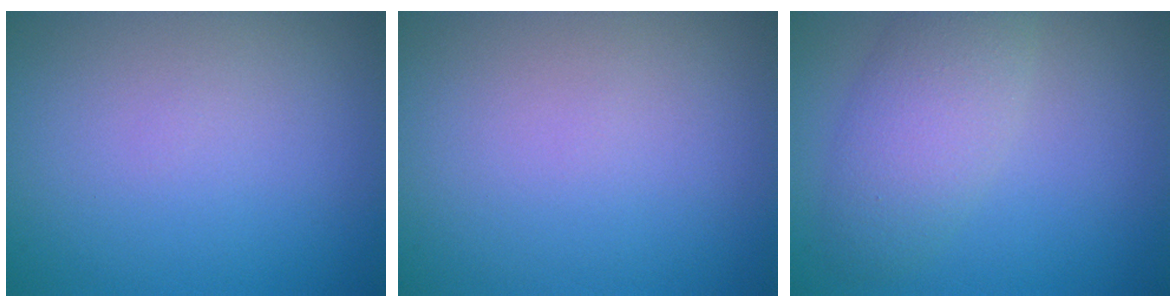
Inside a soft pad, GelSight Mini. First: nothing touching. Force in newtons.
{"total": 0.0}
{"total": 4.2, "press": 4.2, "slide": 0.1}